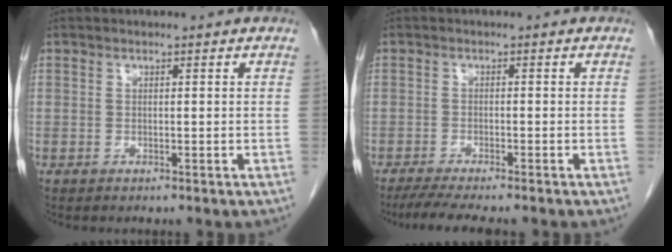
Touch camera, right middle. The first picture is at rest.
{"total": 6.5, "force": [-5.4, 0.3, 3.5], "torque": [-0.052, -0.016, -0.087]}